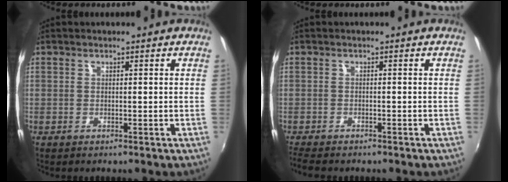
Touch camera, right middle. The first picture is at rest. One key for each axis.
{"total": 4.2, "fx": -3.7, "fy": 0.9, "fz": 1.8, "tx": -0.047, "ty": -0.022, "tz": -0.066}